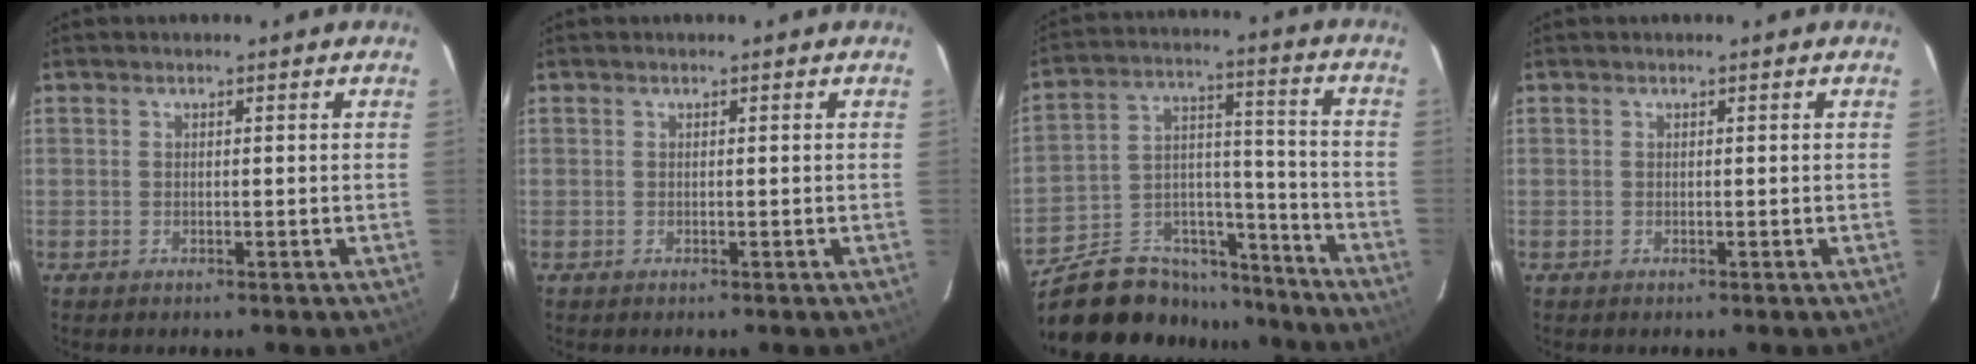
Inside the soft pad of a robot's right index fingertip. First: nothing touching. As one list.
[{"total": 0.0}, {"total": 22.9, "force": [-18.7, 10.0, 8.6], "torque": [-0.174, 0.045, -0.276]}, {"total": 0.0}]